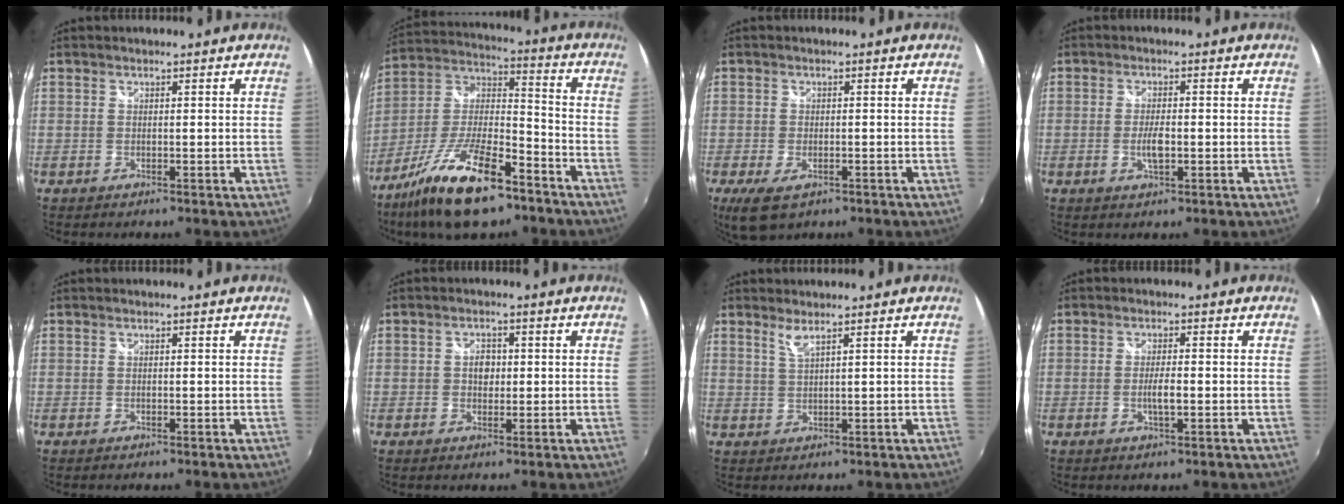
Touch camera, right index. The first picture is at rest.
{"total": 20.2, "force": [-12.6, 7.0, 14.1], "torque": [-0.280, -0.018, -0.228]}
{"total": 5.8, "force": [-3.1, 3.0, 4.0], "torque": [-0.091, -0.021, -0.053]}
{"total": 3.5, "force": [-0.8, 1.2, 3.1], "torque": [-0.062, -0.004, -0.015]}
{"total": 0.0}
{"total": 2.8, "force": [0.1, 2.2, 1.8], "torque": [-0.026, 0.006, 0.000]}
{"total": 2.1, "force": [1.5, -0.2, 1.4], "torque": [-0.028, -0.004, 0.028]}
{"total": 2.8, "force": [-0.6, 0.5, 2.6], "torque": [-0.049, -0.003, -0.011]}